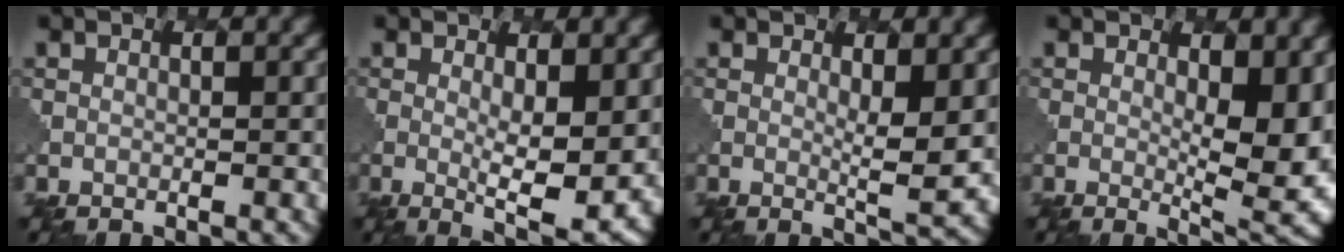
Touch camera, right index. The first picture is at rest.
{"total": 5.3, "force": [0.6, 1.4, 5.1], "torque": [-0.083, -0.019, 0.016]}
{"total": 2.6, "force": [1.0, 0.4, 2.4], "torque": [-0.039, -0.011, 0.018]}
{"total": 7.9, "force": [0.7, 3.0, 7.3], "torque": [-0.101, -0.013, 0.016]}